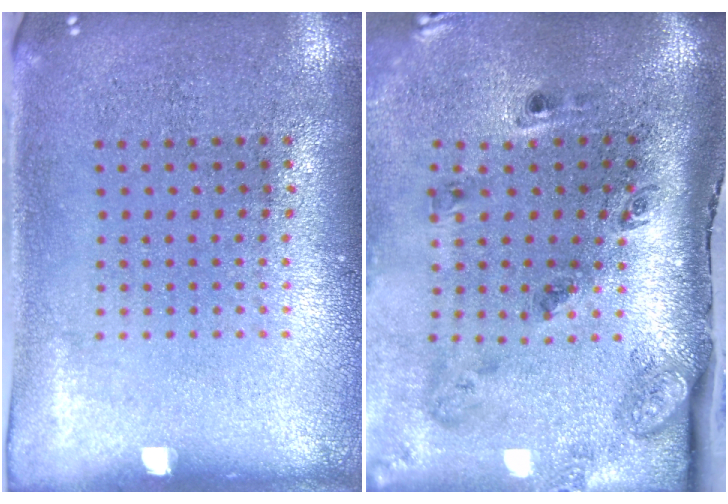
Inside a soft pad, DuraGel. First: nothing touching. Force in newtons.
{"total": 2.9, "press": 1.8, "slide": 2.3}